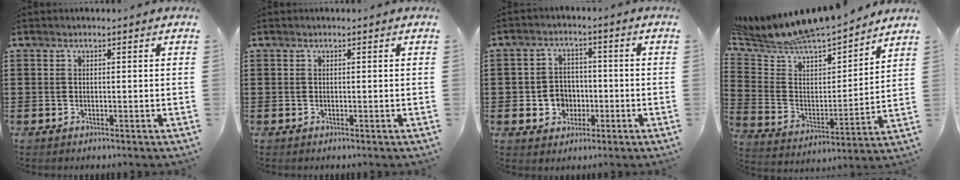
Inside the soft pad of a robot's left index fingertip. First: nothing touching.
{"total": 0.0}
{"total": 4.7, "force": [-1.2, 4.2, 1.7], "torque": [-0.045, 0.010, -0.024]}
{"total": 7.9, "force": [7.8, 1.0, 1.1], "torque": [-0.069, -0.070, 0.129]}